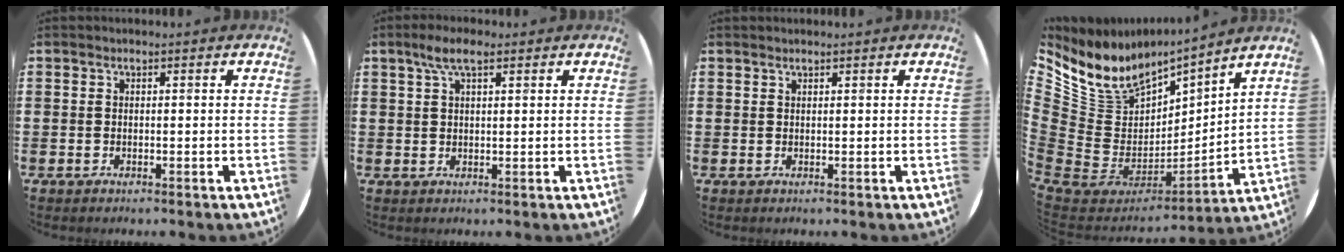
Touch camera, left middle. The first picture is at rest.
{"total": 4.0, "force": [2.4, 1.2, 3.0], "torque": [-0.063, 0.009, 0.041]}
{"total": 0.6, "force": [0.6, 0.0, -0.1], "torque": [0.002, 0.001, 0.011]}
{"total": 9.3, "force": [6.9, 5.9, 2.3], "torque": [-0.102, -0.062, 0.132]}